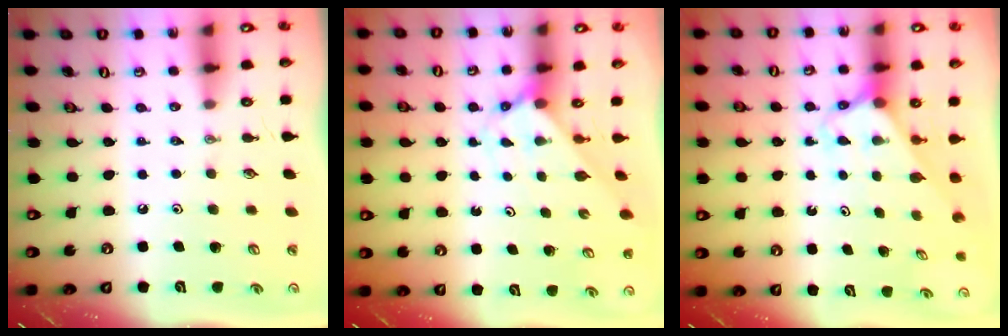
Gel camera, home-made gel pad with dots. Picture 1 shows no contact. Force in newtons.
{"total": 2.5, "press": 2.5, "slide": 0.2}
{"total": 2.6, "press": 2.6, "slide": 0.2}